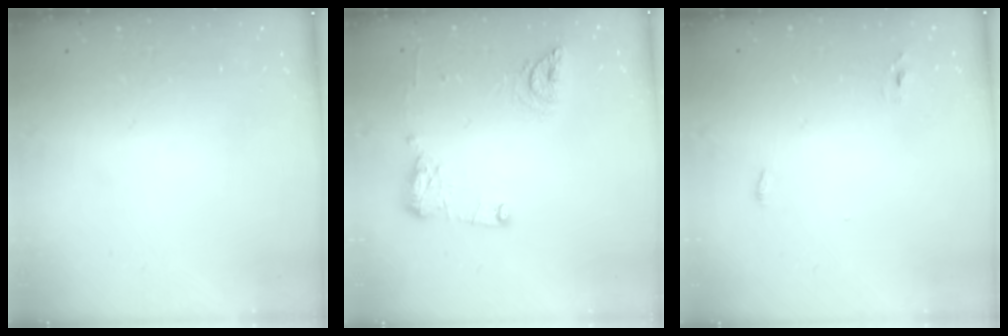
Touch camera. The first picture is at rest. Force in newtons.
{"total": 13.7, "press": 12.7, "slide": 5.1}
{"total": 2.7, "press": 2.6, "slide": 0.9}